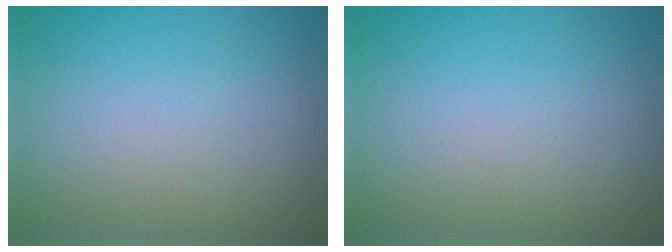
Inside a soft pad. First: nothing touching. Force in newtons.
{"total": 0.0}